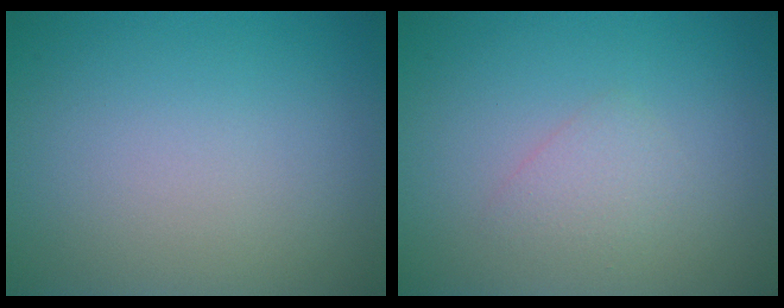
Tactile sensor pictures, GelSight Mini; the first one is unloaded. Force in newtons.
{"total": 1.4, "press": 1.4, "slide": 0.0}